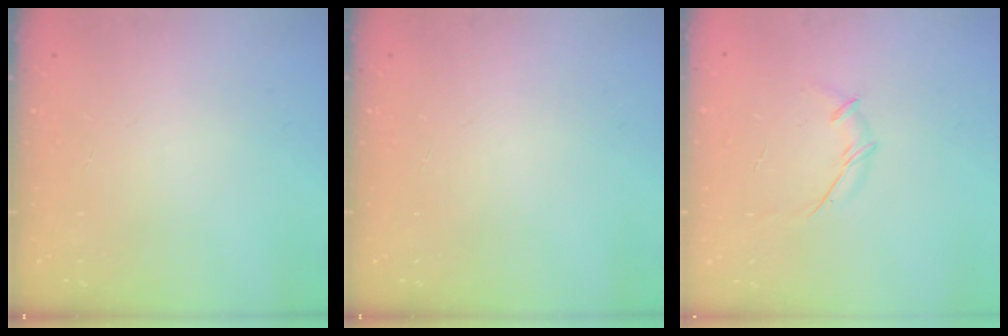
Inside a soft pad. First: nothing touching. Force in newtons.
{"total": 0.0}
{"total": 4.5, "press": 4.3, "slide": 1.0}